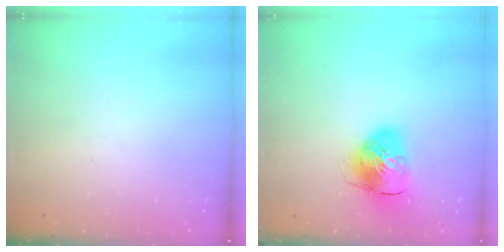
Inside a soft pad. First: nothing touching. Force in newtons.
{"total": 11.2, "press": 11.0, "slide": 1.9}